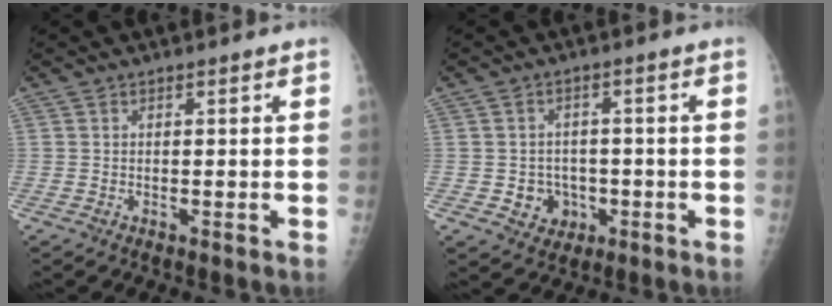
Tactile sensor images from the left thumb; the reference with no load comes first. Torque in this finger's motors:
{"motor_torque": [-0.06, 0.08, -0.02, -0.02, 0.00]}